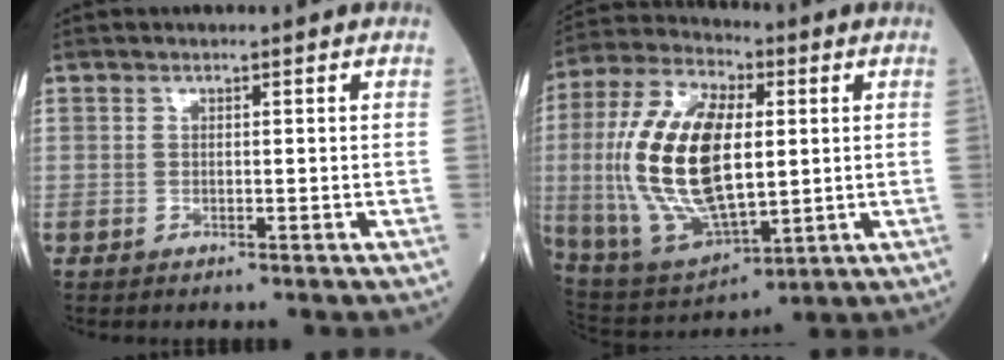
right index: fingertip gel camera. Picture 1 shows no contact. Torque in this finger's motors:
{"motor_torque": [1.56, 0.15, 0.75, 0.21]}